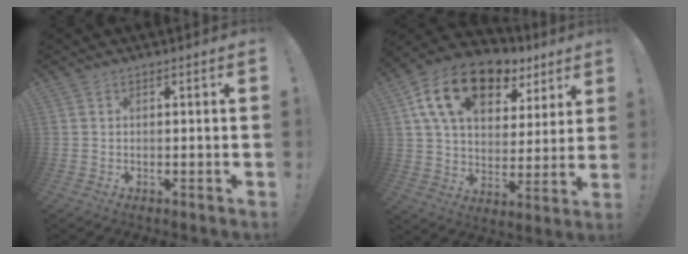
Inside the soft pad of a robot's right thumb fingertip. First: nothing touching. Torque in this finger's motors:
{"motor_torque": [-0.29, 1.92, 0.92, -0.18, 0.17]}